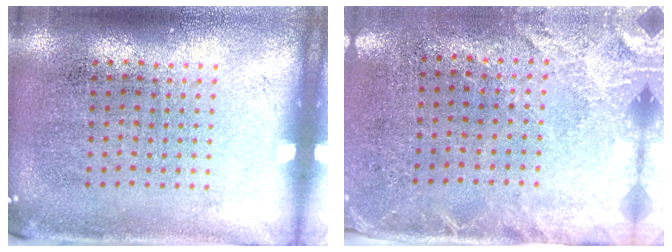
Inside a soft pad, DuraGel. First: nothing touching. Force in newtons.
{"total": 2.6, "press": 2.0, "slide": 1.6}